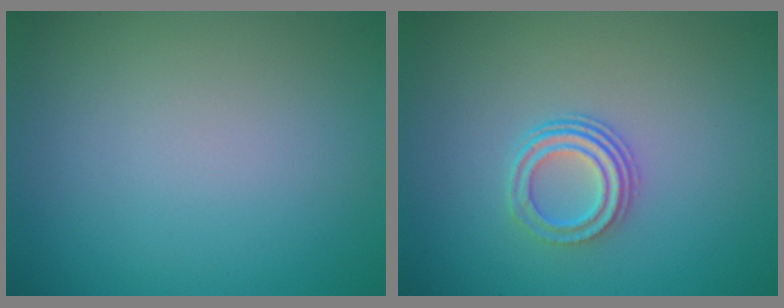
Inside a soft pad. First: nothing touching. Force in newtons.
{"total": 3.0, "press": 2.2, "slide": 2.1}